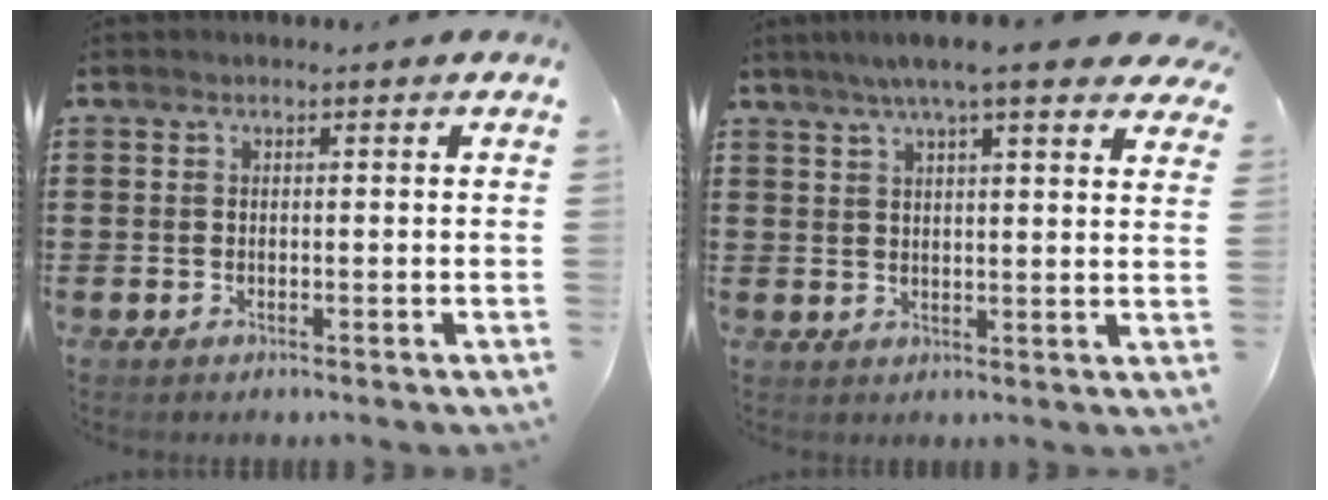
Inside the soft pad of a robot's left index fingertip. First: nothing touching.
{"total": 6.7, "force": [5.3, 0.6, 4.1], "torque": [-0.085, -0.007, 0.091]}